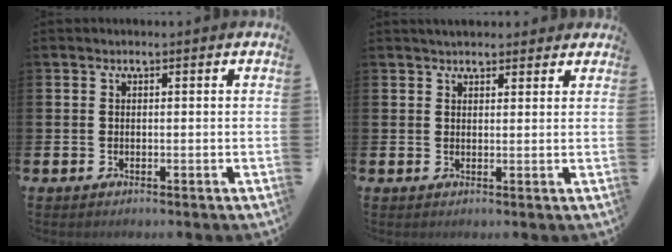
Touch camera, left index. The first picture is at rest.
{"total": 2.7, "force": [2.6, 0.9, 0.2], "torque": [0.002, -0.007, 0.045]}